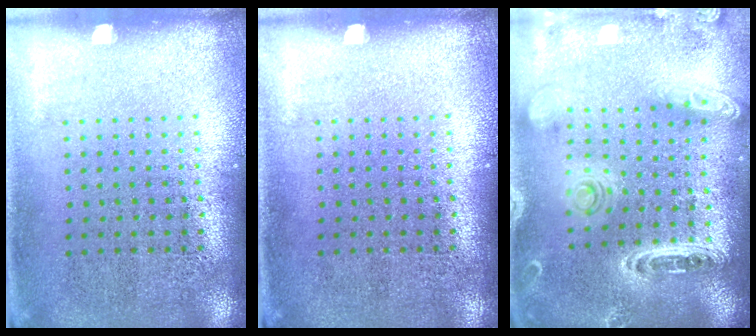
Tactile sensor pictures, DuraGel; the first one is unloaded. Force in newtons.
{"total": 0.0}
{"total": 1.9, "press": 1.9, "slide": 0.4}